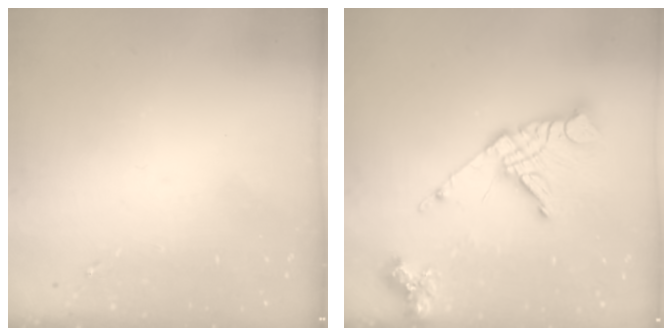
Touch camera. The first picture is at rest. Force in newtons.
{"total": 16.4, "press": 16.3, "slide": 1.9}